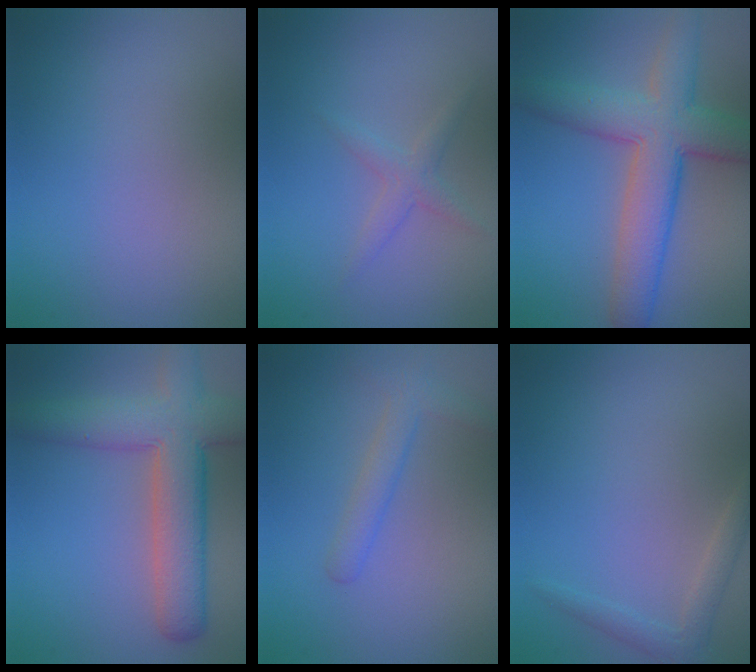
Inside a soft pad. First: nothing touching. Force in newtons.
{"total": 1.5, "press": 1.5, "slide": 0.1}
{"total": 7.2, "press": 7.2, "slide": 0.3}
{"total": 7.3, "press": 7.3, "slide": 0.4}
{"total": 2.0, "press": 1.9, "slide": 0.1}
{"total": 1.6, "press": 1.6, "slide": 0.1}